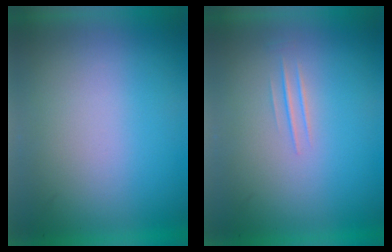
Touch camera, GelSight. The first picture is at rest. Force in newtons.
{"total": 1.0}